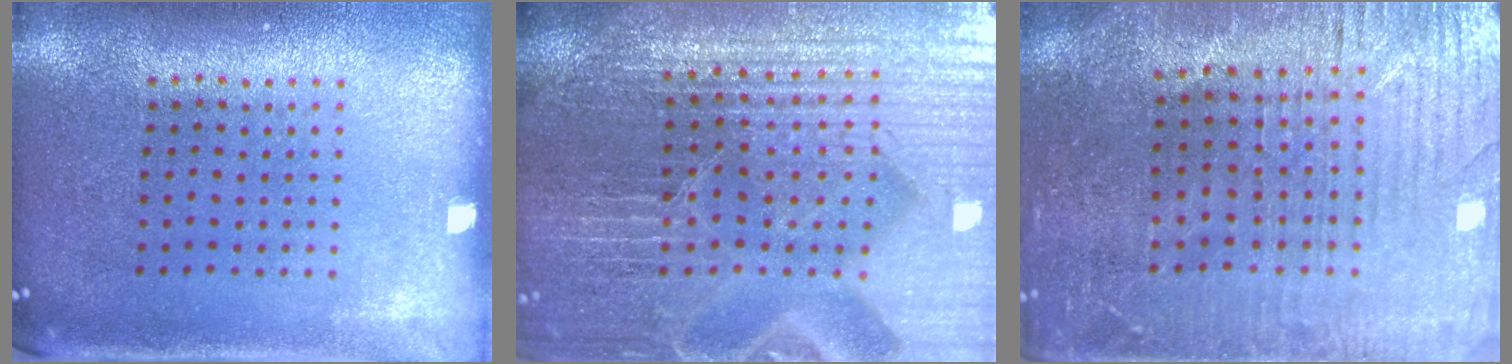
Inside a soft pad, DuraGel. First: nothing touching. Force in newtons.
{"total": 5.1, "press": 4.9, "slide": 1.5}
{"total": 2.2, "press": 2.2, "slide": 0.5}